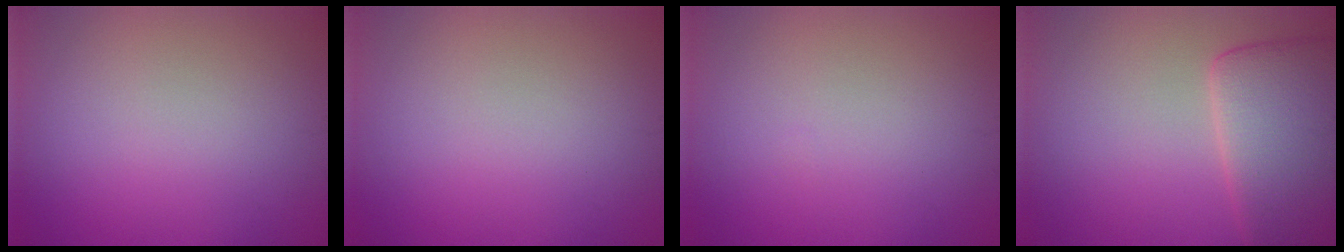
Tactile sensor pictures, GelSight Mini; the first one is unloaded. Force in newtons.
{"total": 0.0}
{"total": 0.0}
{"total": 7.1, "press": 7.1, "slide": 0.7}